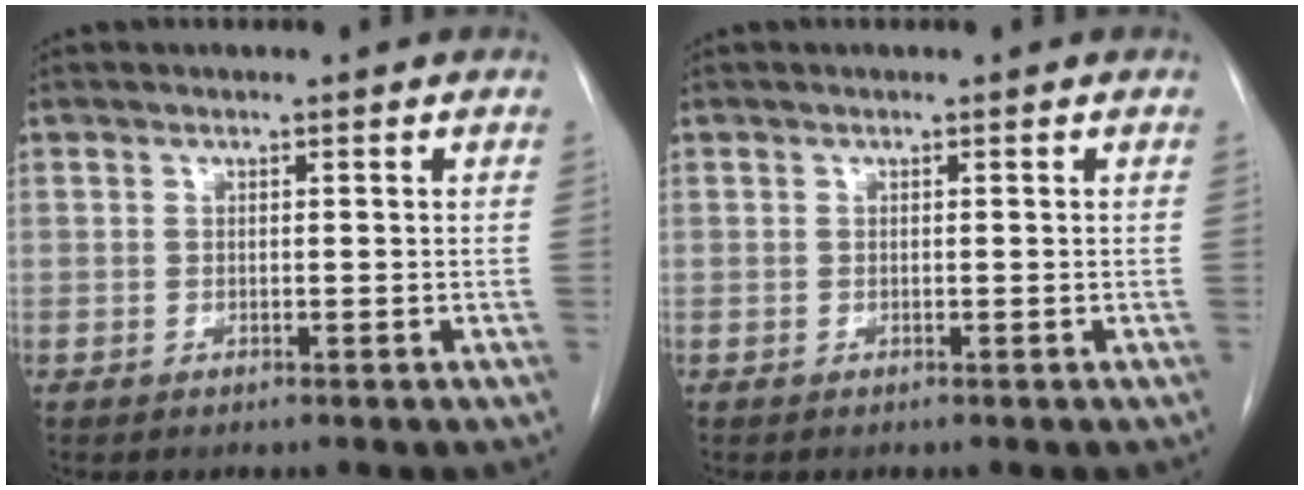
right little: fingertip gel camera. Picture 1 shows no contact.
{"total": 0.0}